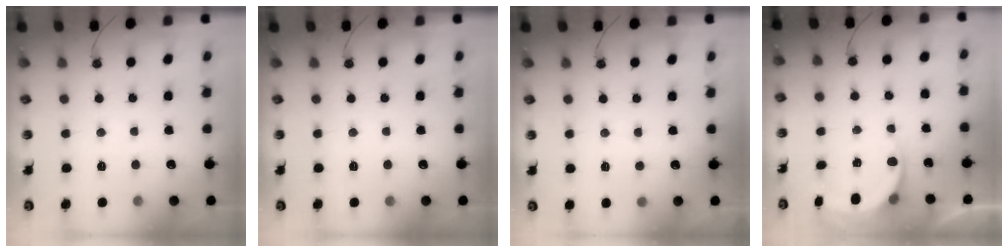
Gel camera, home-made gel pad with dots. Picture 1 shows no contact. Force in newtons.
{"total": 0.0}
{"total": 2.6, "press": 2.4, "slide": 0.9}
{"total": 5.9, "press": 5.8, "slide": 1.4}